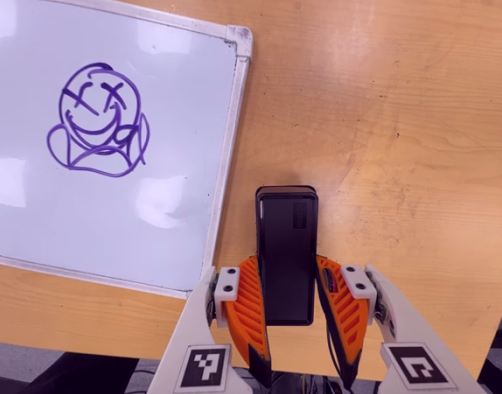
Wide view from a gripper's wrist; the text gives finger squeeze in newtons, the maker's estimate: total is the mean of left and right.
{"total": 4.3, "left": 3.1, "right": 5.6}